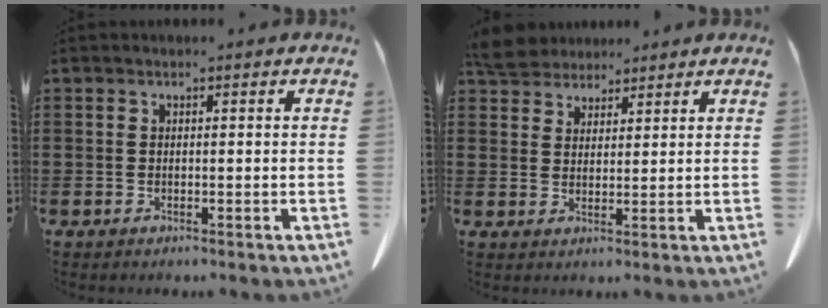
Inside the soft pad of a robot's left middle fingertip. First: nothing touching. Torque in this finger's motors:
{"motor_torque": [0.37, 0.26, 0.03, 0.00]}